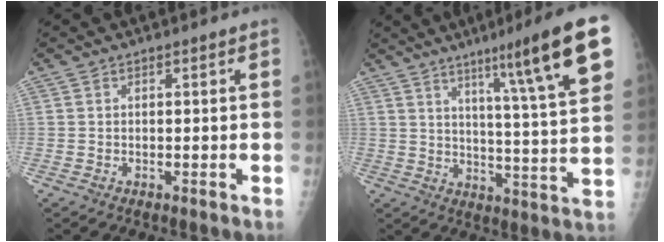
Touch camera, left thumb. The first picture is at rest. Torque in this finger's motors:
{"motor_torque": [1.40, 1.54, 0.22, -0.10, 0.23]}